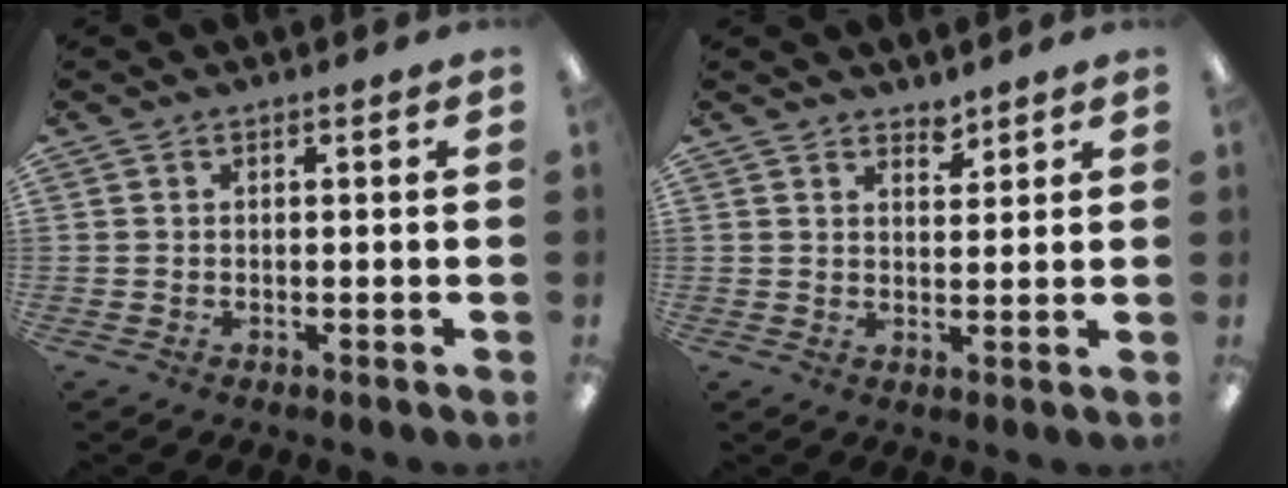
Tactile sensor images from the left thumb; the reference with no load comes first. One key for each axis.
{"total": 3.1, "fx": 2.8, "fy": 1.1, "fz": 0.5, "tx": 0.011, "ty": -0.024, "tz": 0.049}